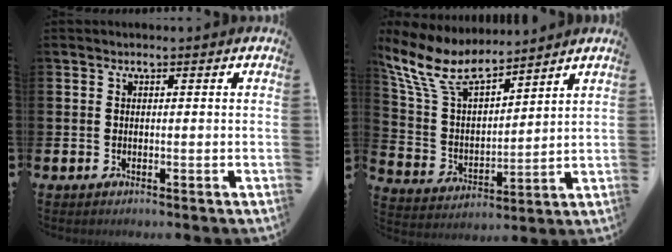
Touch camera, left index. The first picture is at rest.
{"total": 9.4, "force": [8.0, 3.2, 3.7], "torque": [-0.111, -0.042, 0.144]}